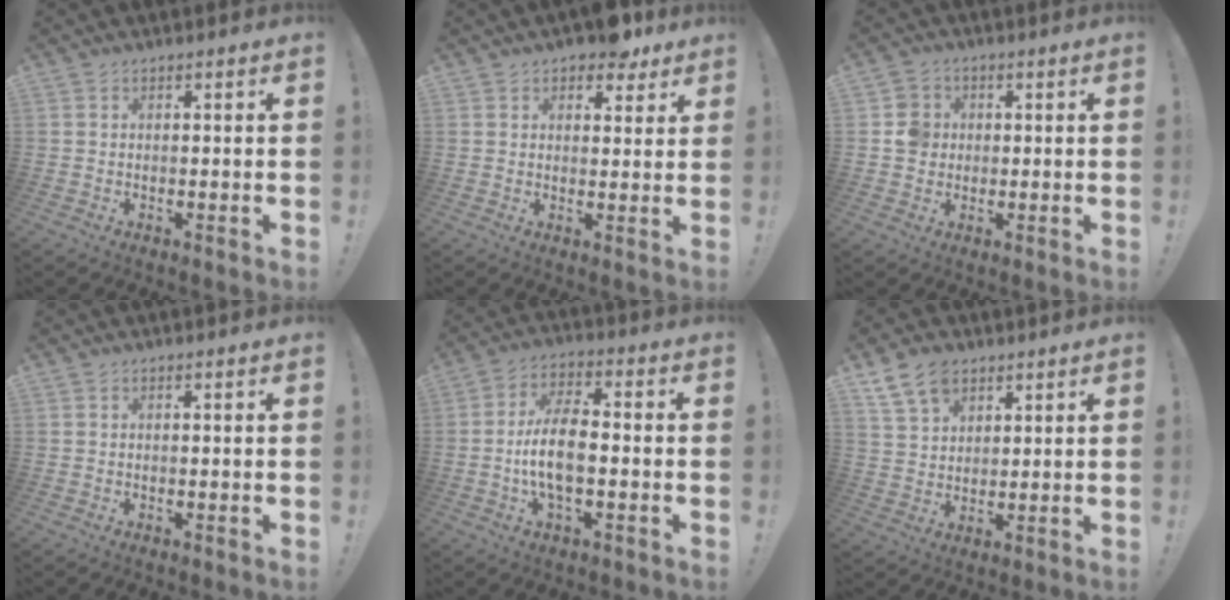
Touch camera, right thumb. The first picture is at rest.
{"total": 6.8, "force": [5.2, 3.3, 2.9], "torque": [-0.034, -0.026, 0.092]}
{"total": 5.7, "force": [0.3, 5.4, 1.7], "torque": [-0.022, 0.009, 0.007]}
{"total": 0.0}
{"total": 11.1, "force": [-2.4, 5.1, 9.6], "torque": [-0.193, 0.005, -0.046]}
{"total": 9.5, "force": [6.2, 6.2, 3.8], "torque": [-0.068, -0.027, 0.123]}